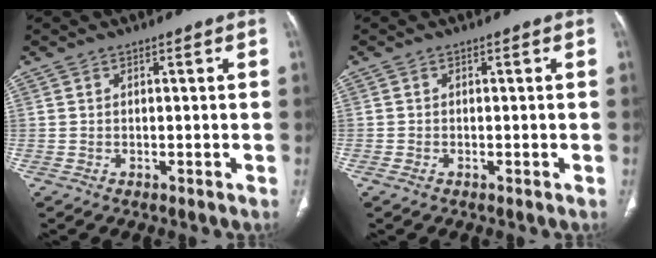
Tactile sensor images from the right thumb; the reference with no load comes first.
{"total": 0.7, "force": [-0.4, 0.4, 0.4], "torque": [-0.013, 0.000, -0.009]}